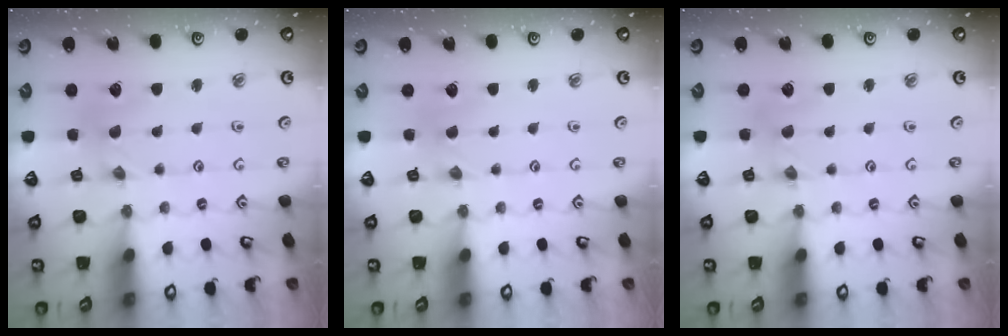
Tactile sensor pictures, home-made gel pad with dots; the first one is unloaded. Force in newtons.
{"total": 0.0}
{"total": 2.5, "press": 2.5, "slide": 0.3}